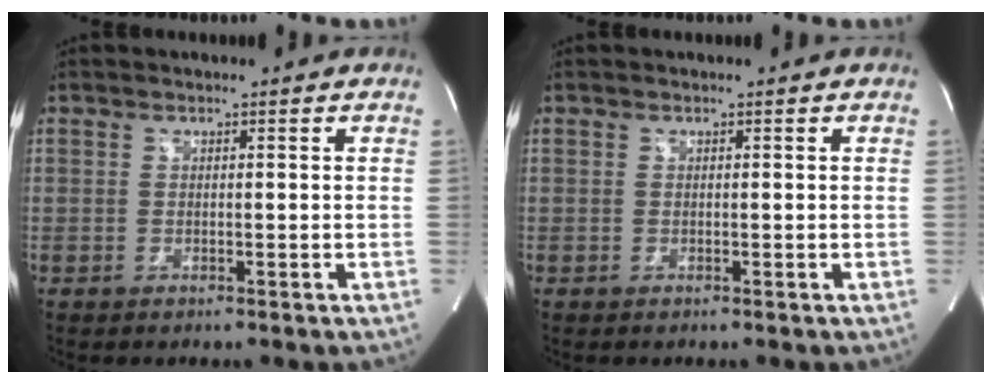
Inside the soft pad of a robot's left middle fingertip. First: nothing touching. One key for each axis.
{"total": 0.0}